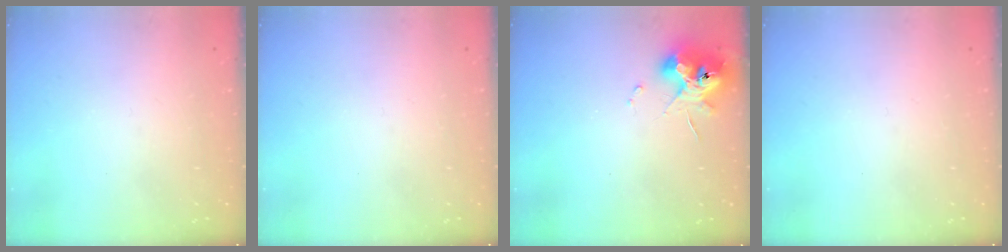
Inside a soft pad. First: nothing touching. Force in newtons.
{"total": 0.0}
{"total": 10.2, "press": 10.1, "slide": 0.9}
{"total": 0.0}